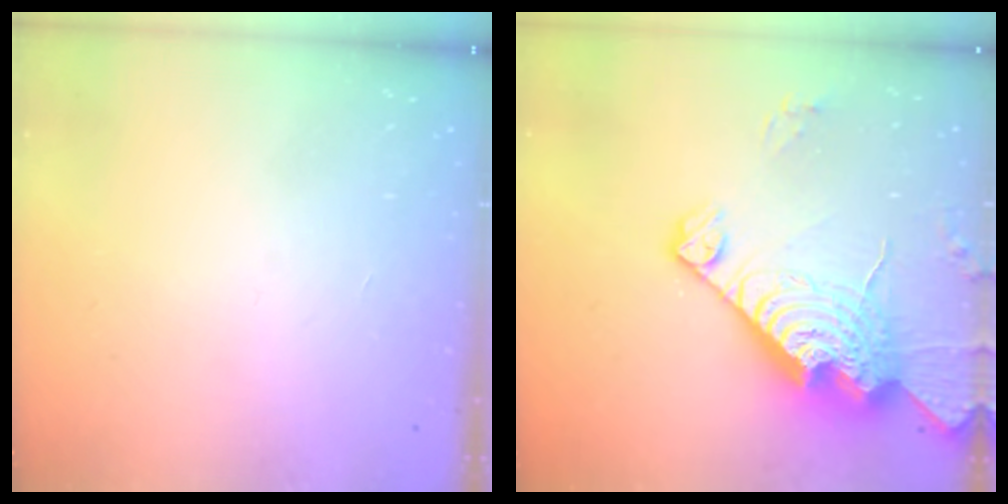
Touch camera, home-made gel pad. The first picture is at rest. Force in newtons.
{"total": 21.7, "press": 21.6, "slide": 2.0}